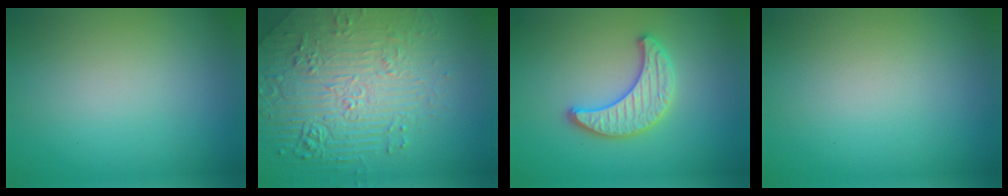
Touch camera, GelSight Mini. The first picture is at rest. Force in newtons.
{"total": 6.9, "press": 5.6, "slide": 4.0}
{"total": 3.3, "press": 3.3, "slide": 0.4}
{"total": 0.0}